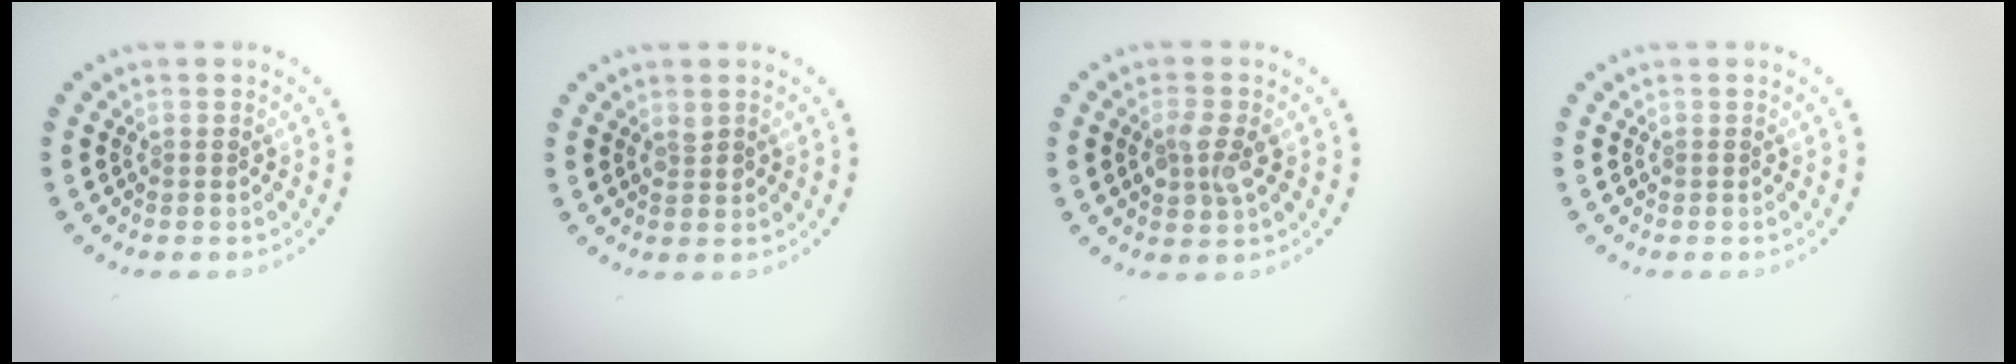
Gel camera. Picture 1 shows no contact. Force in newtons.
{"total": 0.8, "press": 0.8, "slide": 0.2}
{"total": 2.5, "press": 2.5, "slide": 0.2}
{"total": 0.0}